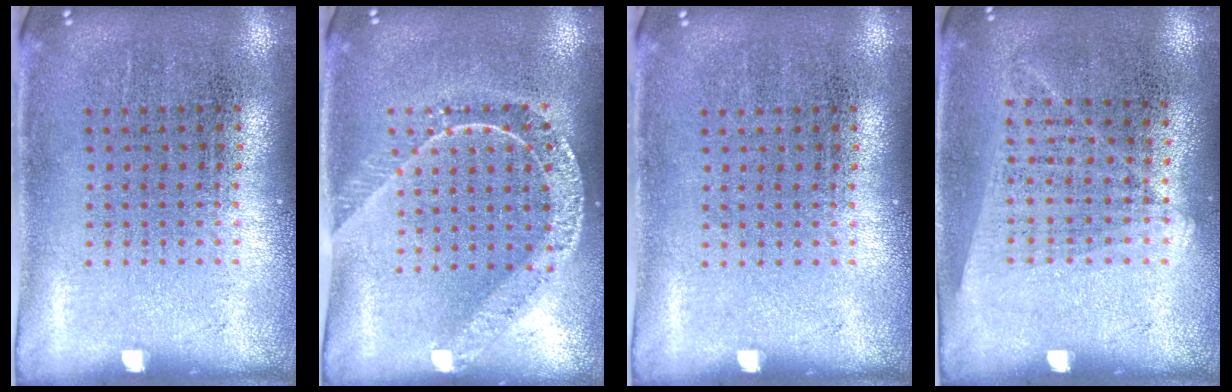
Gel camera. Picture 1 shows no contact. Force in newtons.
{"total": 1.7, "press": 1.5, "slide": 0.8}
{"total": 0.0}
{"total": 1.2, "press": 1.1, "slide": 0.6}